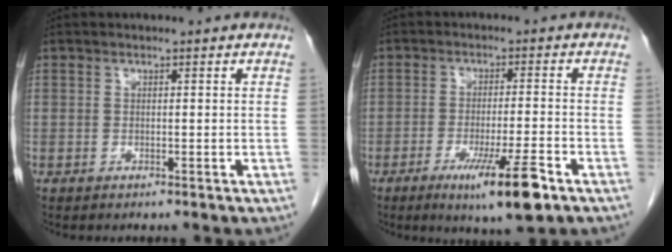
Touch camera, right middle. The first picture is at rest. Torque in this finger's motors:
{"motor_torque": [1.60, -0.54, 0.62, 0.17]}